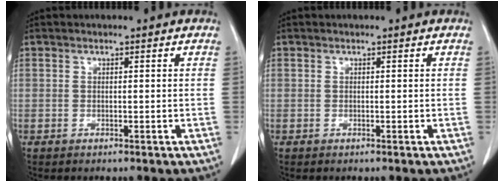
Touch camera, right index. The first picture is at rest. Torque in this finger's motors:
{"motor_torque": [0.00, 0.00, 0.00, 0.00]}